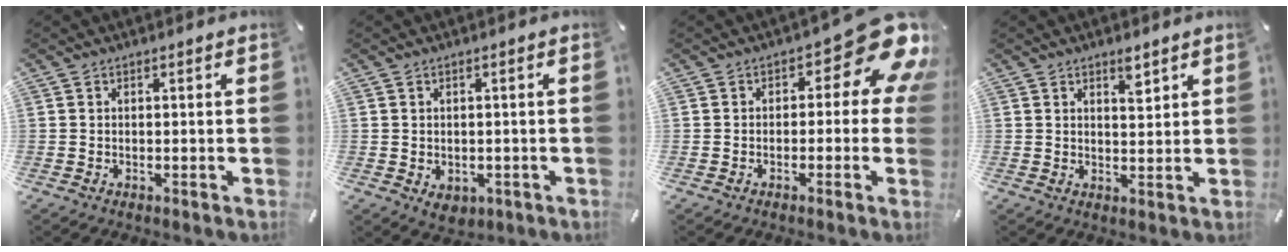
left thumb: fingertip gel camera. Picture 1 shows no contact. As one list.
[{"total": 2.8, "force": [-0.7, 2.4, 1.1], "torque": [-0.009, 0.003, -0.011]}, {"total": 13.1, "force": [5.2, 5.9, 10.4], "torque": [-0.125, -0.041, 0.088]}, {"total": 3.6, "force": [2.6, 1.4, 2.0], "torque": [-0.020, -0.017, 0.041]}]